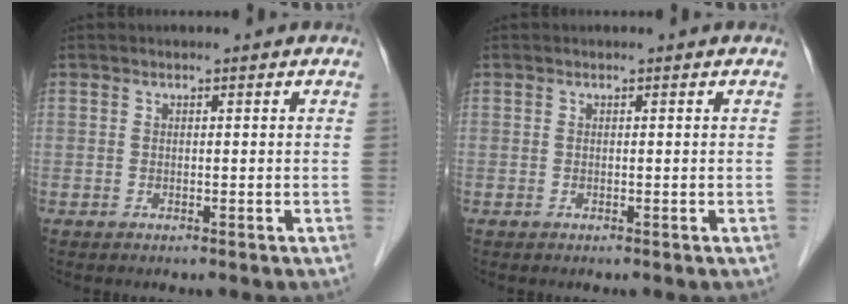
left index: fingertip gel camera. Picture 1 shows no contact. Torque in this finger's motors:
{"motor_torque": [0.00, 0.00, 0.00, 0.00]}